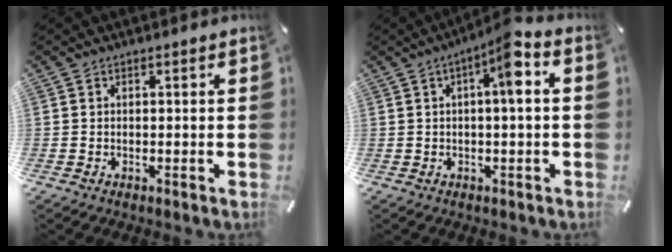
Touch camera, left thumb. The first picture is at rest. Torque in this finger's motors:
{"motor_torque": [0.19, 0.07, 0.35, 0.36, 0.03]}